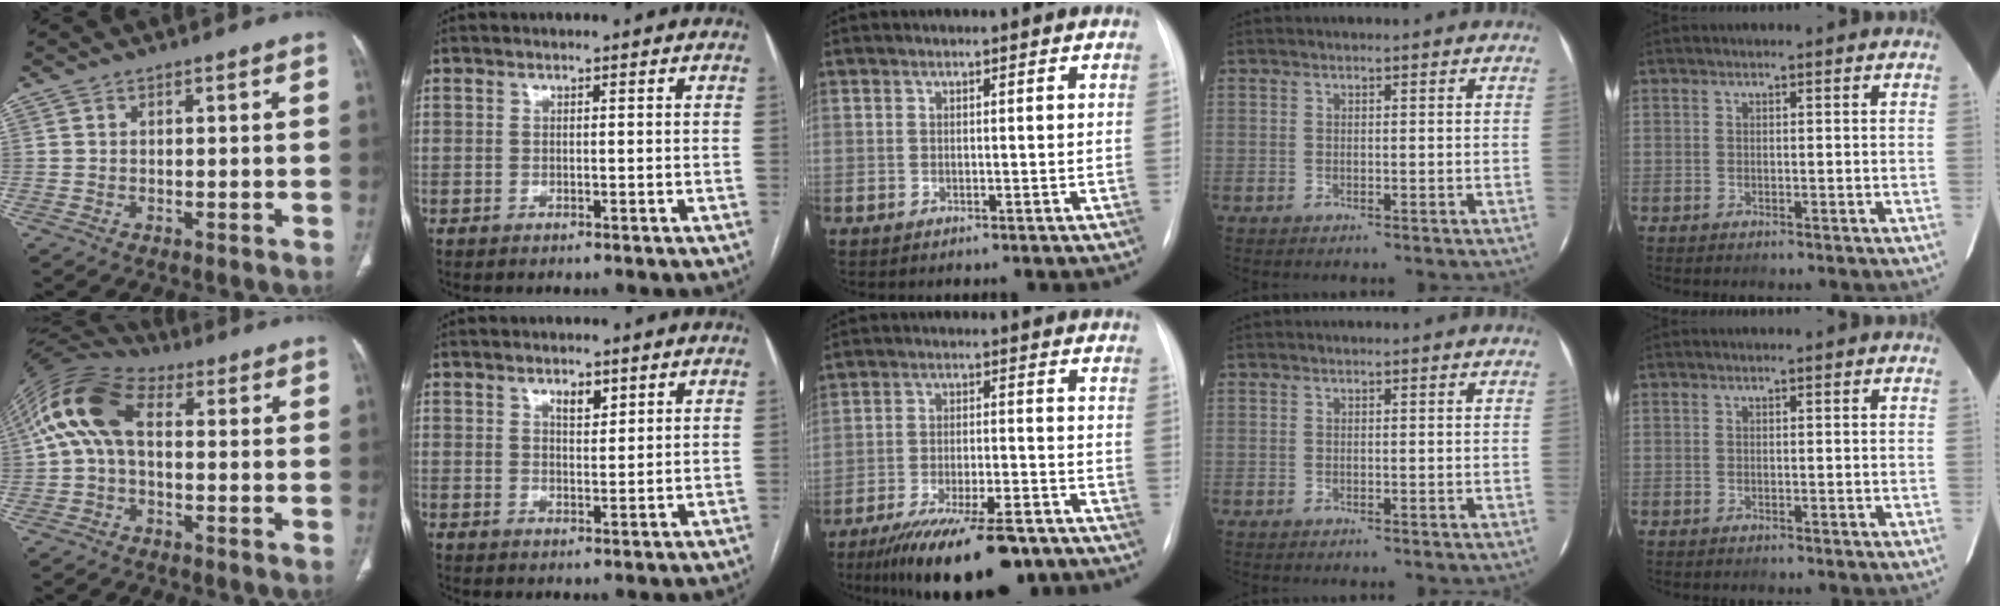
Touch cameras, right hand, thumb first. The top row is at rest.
{"thumb": {"total": 12.6, "force": [1.5, 7.6, 10.0], "torque": [-0.203, 0.037, 0.014]}, "index": {"total": 2.8, "force": [1.7, 1.2, 1.9], "torque": [-0.031, -0.002, 0.030]}, "middle": {"total": 15.8, "force": [-11.9, 4.2, 9.6], "torque": [-0.135, -0.009, -0.185]}}